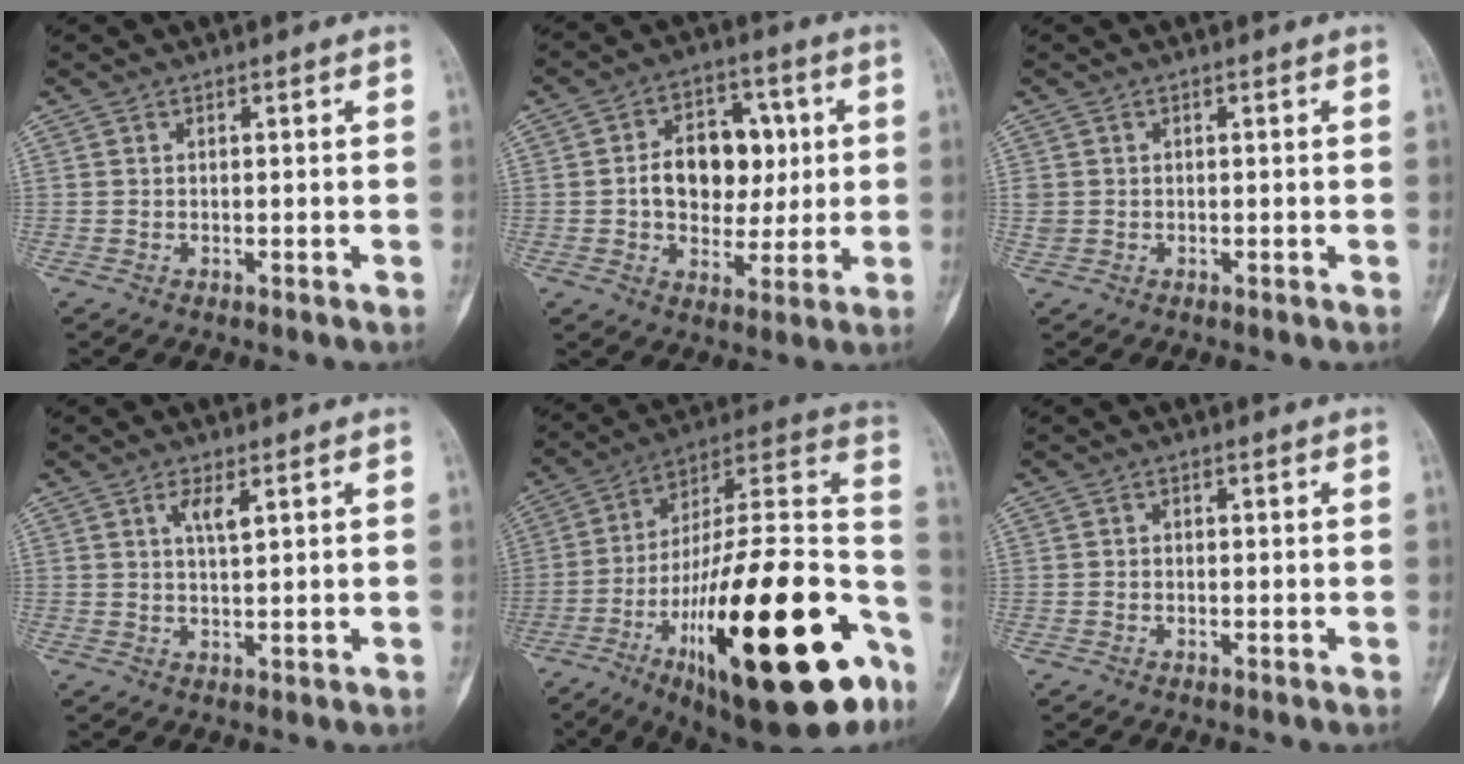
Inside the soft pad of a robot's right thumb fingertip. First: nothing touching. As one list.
[{"total": 13.5, "force": [1.3, 9.7, 9.3], "torque": [-0.095, 0.015, 0.022]}, {"total": 1.6, "force": [0.1, 1.5, 0.7], "torque": [-0.015, 0.004, 0.008]}, {"total": 3.4, "force": [1.5, 1.0, 2.9], "torque": [-0.052, -0.008, 0.029]}, {"total": 37.6, "force": [-14.6, 12.2, 32.4], "torque": [-0.443, 0.060, -0.223]}, {"total": 0.7, "force": [-0.1, 0.6, 0.3], "torque": [-0.001, 0.003, -0.007]}]